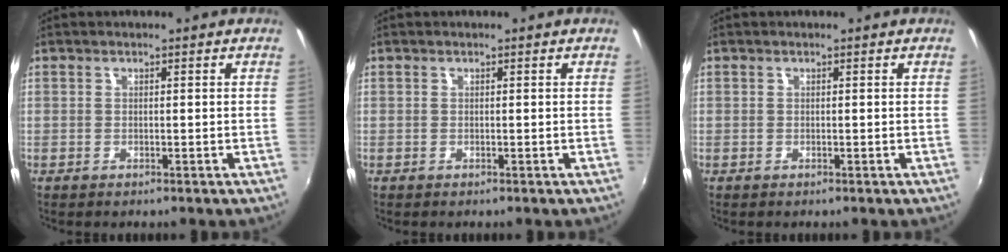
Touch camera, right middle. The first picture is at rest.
{"total": 0.0}
{"total": 0.0}